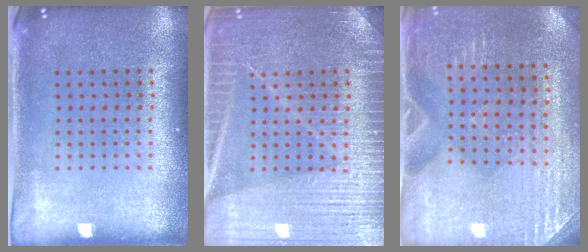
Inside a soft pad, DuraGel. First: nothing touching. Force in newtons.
{"total": 3.9, "press": 3.9, "slide": 0.5}
{"total": 2.9, "press": 2.8, "slide": 0.4}